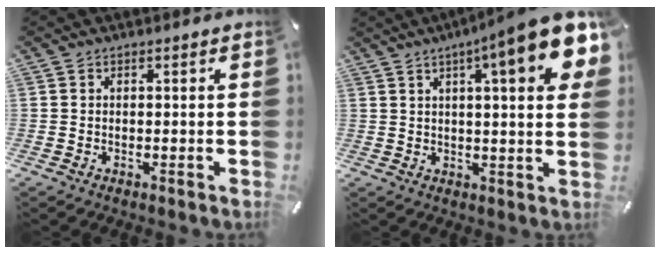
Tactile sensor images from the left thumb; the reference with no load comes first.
{"total": 15.6, "force": [7.2, 2.6, 13.7], "torque": [-0.198, -0.034, 0.104]}